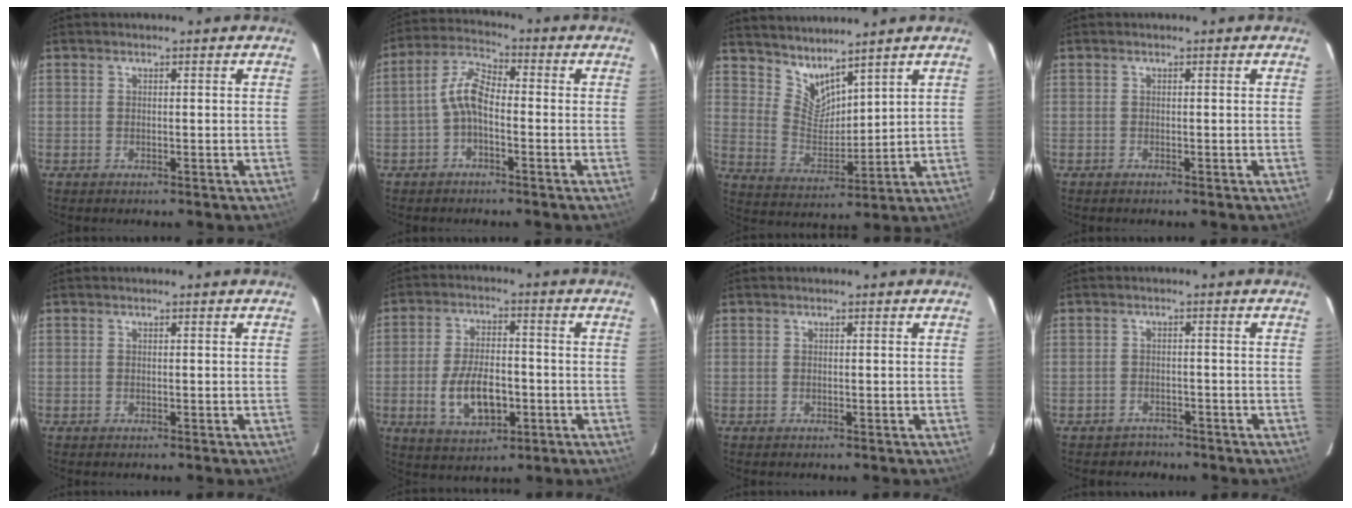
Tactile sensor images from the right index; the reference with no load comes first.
{"total": 5.8, "force": [-1.8, 2.6, 4.9], "torque": [-0.109, 0.021, -0.040]}
{"total": 7.5, "force": [6.7, 2.1, 2.7], "torque": [-0.047, -0.009, 0.138]}
{"total": 0.0}
{"total": 0.0}
{"total": 10.4, "force": [-2.9, 5.3, 8.5], "torque": [-0.172, -0.002, -0.041]}
{"total": 0.0}
{"total": 3.6, "force": [-2.8, 2.3, -0.1], "torque": [-0.009, 0.014, -0.042]}